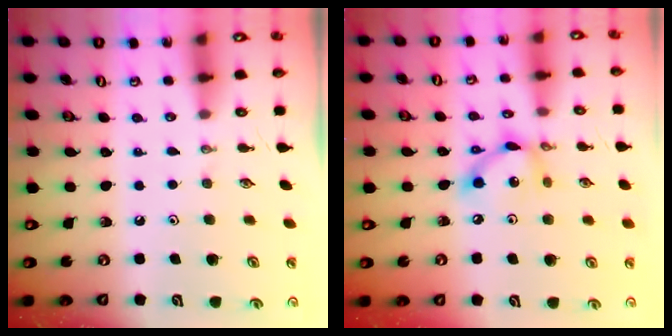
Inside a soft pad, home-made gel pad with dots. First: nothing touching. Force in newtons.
{"total": 9.7, "press": 9.7, "slide": 0.6}